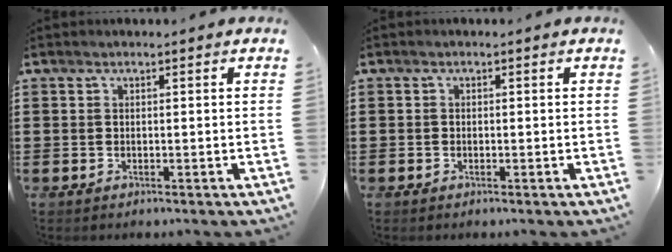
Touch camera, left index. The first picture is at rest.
{"total": 0.6, "force": [-0.4, 0.4, 0.0], "torque": [-0.002, 0.002, -0.009]}